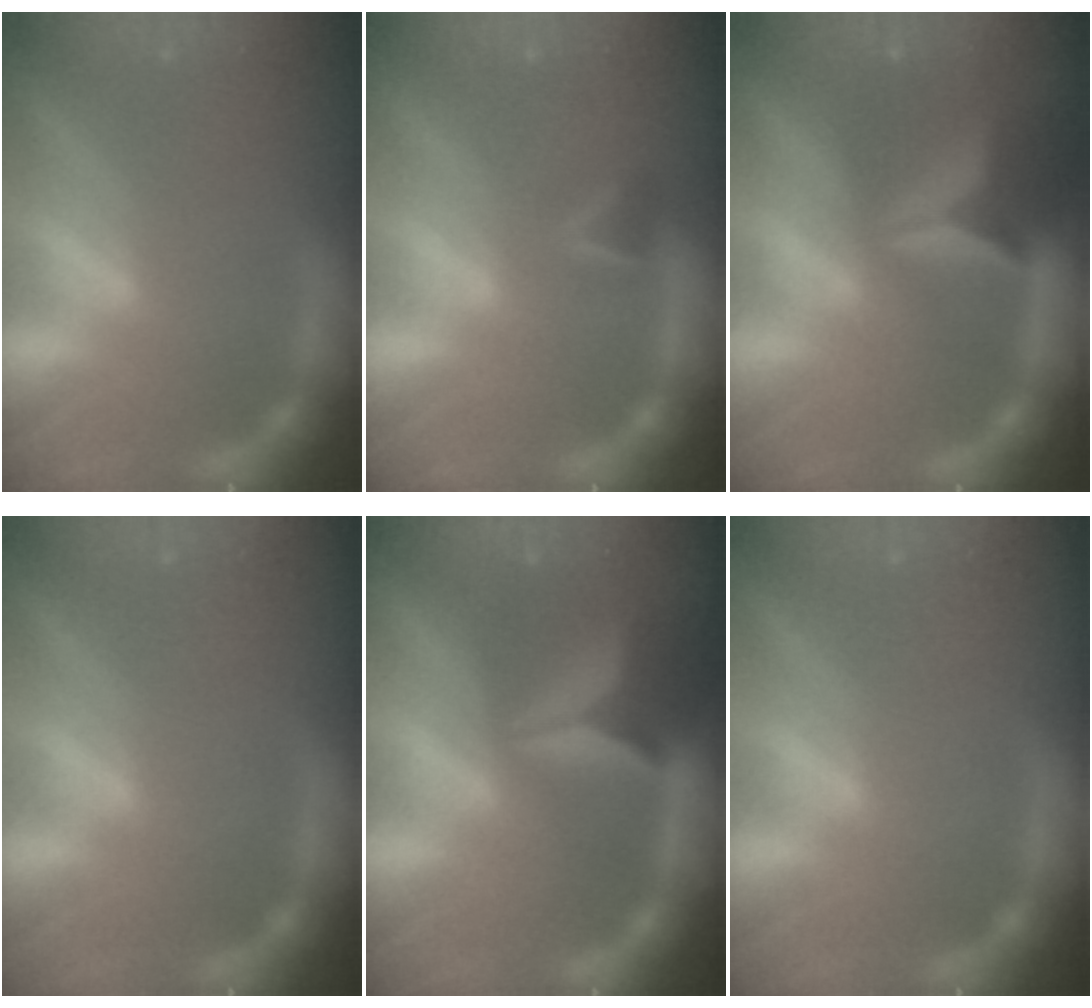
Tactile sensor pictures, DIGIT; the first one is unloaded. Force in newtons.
{"total": 1.9}
{"total": 7.4}
{"total": 0.0}
{"total": 7.9}
{"total": 0.0}